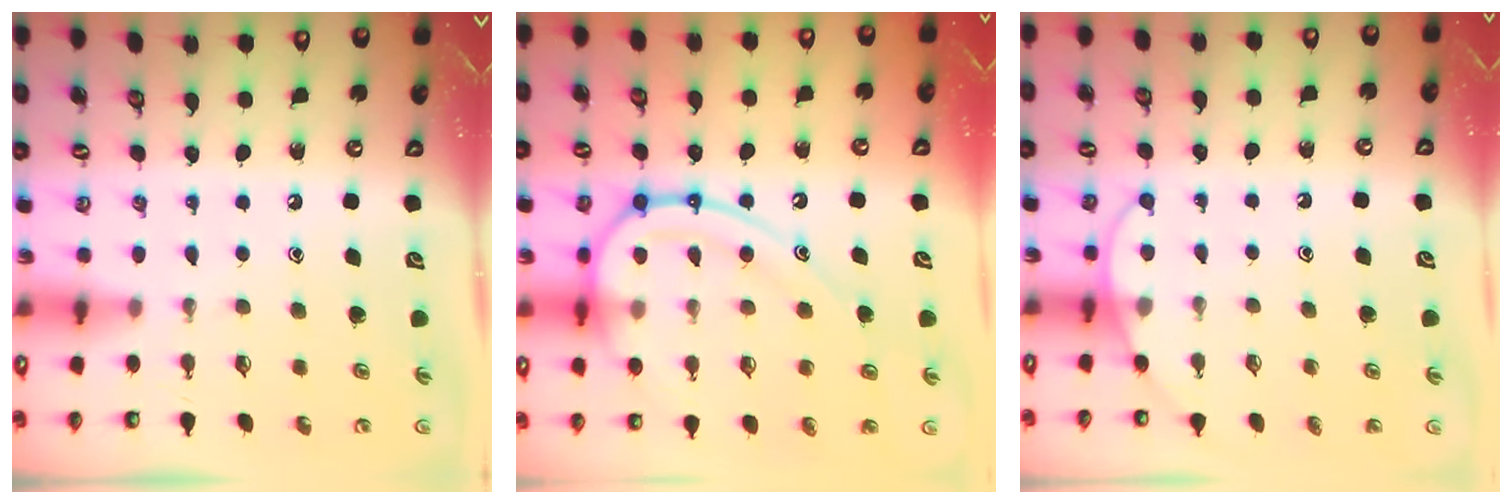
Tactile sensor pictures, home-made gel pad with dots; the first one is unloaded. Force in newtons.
{"total": 17.4, "press": 17.4, "slide": 1.6}
{"total": 7.2, "press": 7.1, "slide": 0.7}